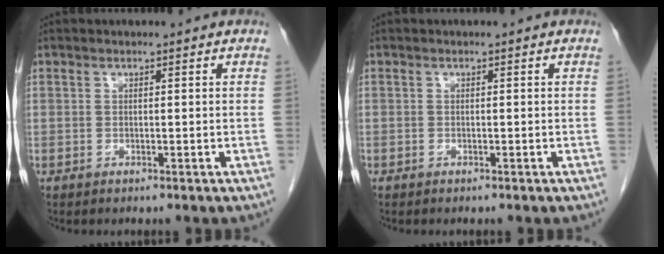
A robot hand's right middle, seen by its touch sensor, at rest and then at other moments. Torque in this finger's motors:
{"motor_torque": [1.00, -1.13, 0.41, 0.09]}